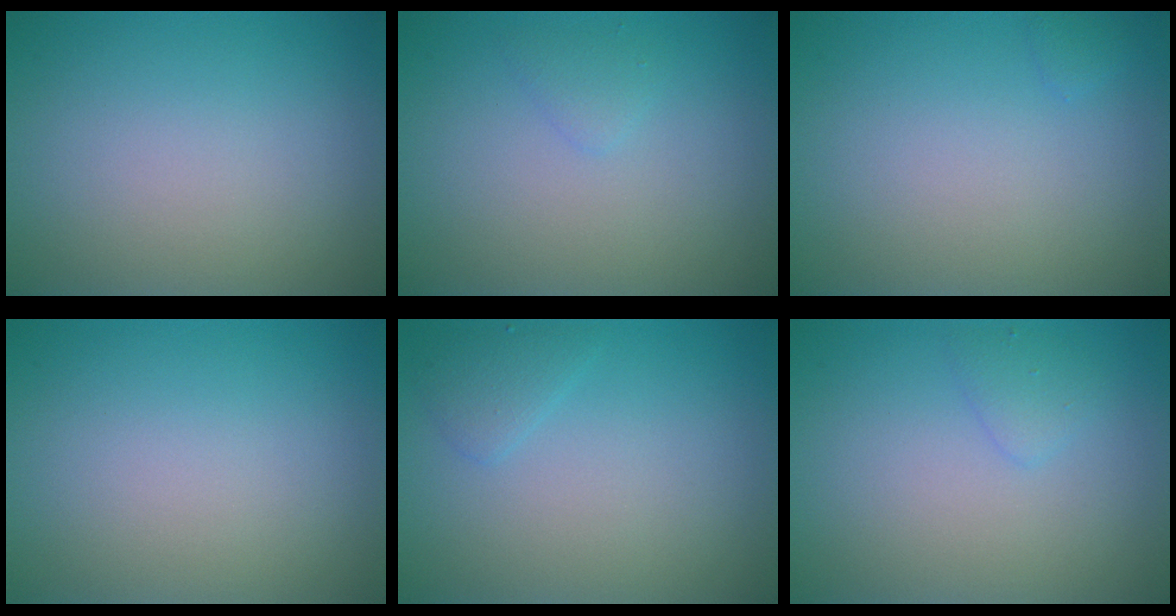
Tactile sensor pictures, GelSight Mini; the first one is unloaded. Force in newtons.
{"total": 0.9, "press": 0.9, "slide": 0.0}
{"total": 0.5, "press": 0.5, "slide": 0.0}
{"total": 0.0}
{"total": 1.3, "press": 1.3, "slide": 0.1}
{"total": 1.2, "press": 1.2, "slide": 0.0}